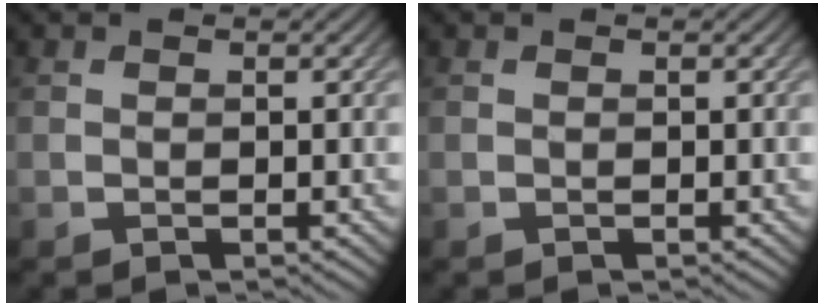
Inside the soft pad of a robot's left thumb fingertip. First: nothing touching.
{"total": 0.0}